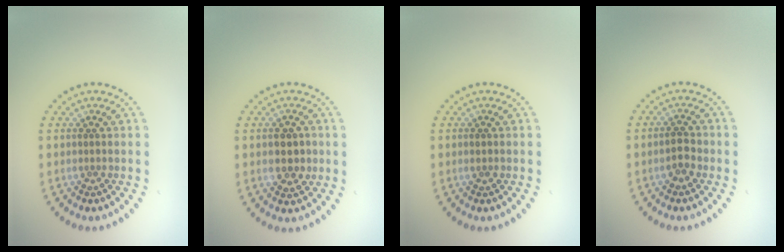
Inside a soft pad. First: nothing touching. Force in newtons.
{"total": 2.9, "press": 2.9, "slide": 0.1}
{"total": 0.8, "press": 0.8, "slide": 0.1}
{"total": 1.9, "press": 1.8, "slide": 0.4}